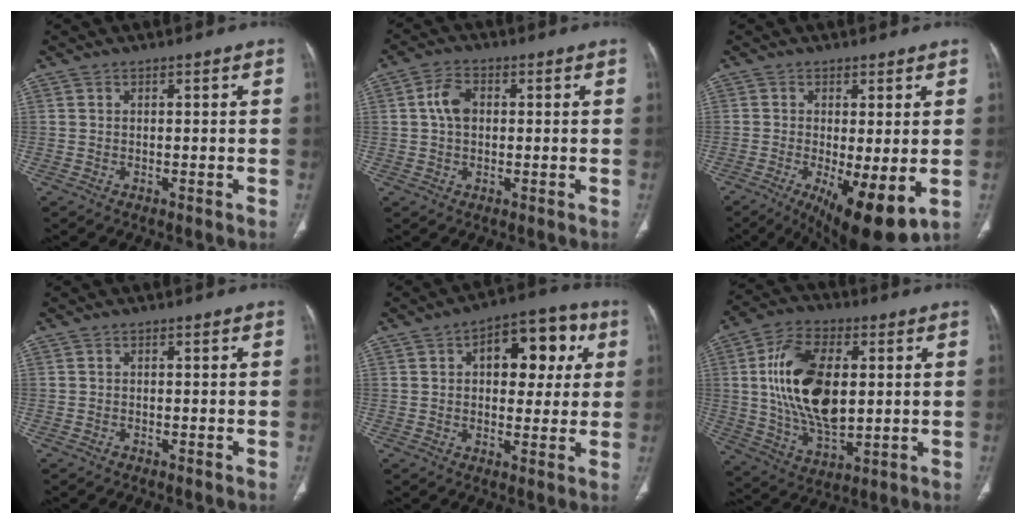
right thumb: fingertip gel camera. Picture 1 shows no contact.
{"total": 4.9, "force": [0.6, 3.3, 3.5], "torque": [-0.068, 0.010, 0.008]}
{"total": 12.1, "force": [-3.2, 3.7, 11.0], "torque": [-0.172, -0.027, -0.039]}
{"total": 0.5, "force": [-0.4, 0.3, 0.1], "torque": [0.000, 0.000, -0.009]}
{"total": 13.7, "force": [3.9, 7.8, 10.6], "torque": [-0.096, 0.017, 0.051]}
{"total": 19.2, "force": [2.6, 10.6, 15.8], "torque": [-0.282, -0.007, 0.053]}